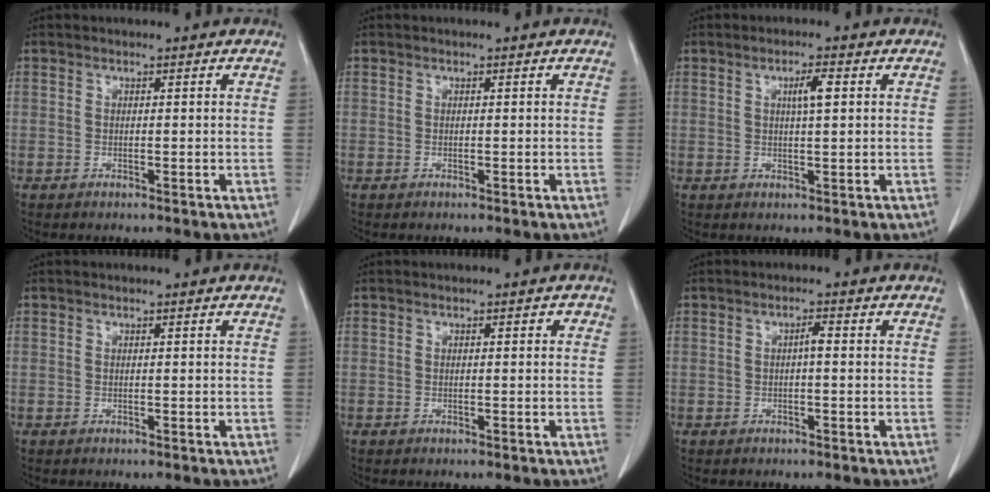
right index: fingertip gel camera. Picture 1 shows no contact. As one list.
[{"total": 0.0}, {"total": 3.0, "force": [0.9, 0.3, 2.8], "torque": [-0.048, 0.002, 0.014]}, {"total": 0.0}, {"total": 0.6, "force": [0.0, 0.5, 0.4], "torque": [-0.001, 0.005, -0.003]}, {"total": 1.3, "force": [-0.1, 0.3, 1.3], "torque": [-0.022, 0.004, -0.001]}]